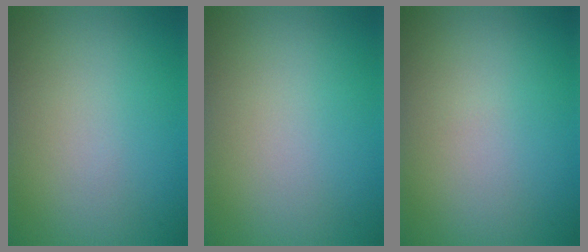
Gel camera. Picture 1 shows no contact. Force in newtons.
{"total": 0.0}
{"total": 0.0}